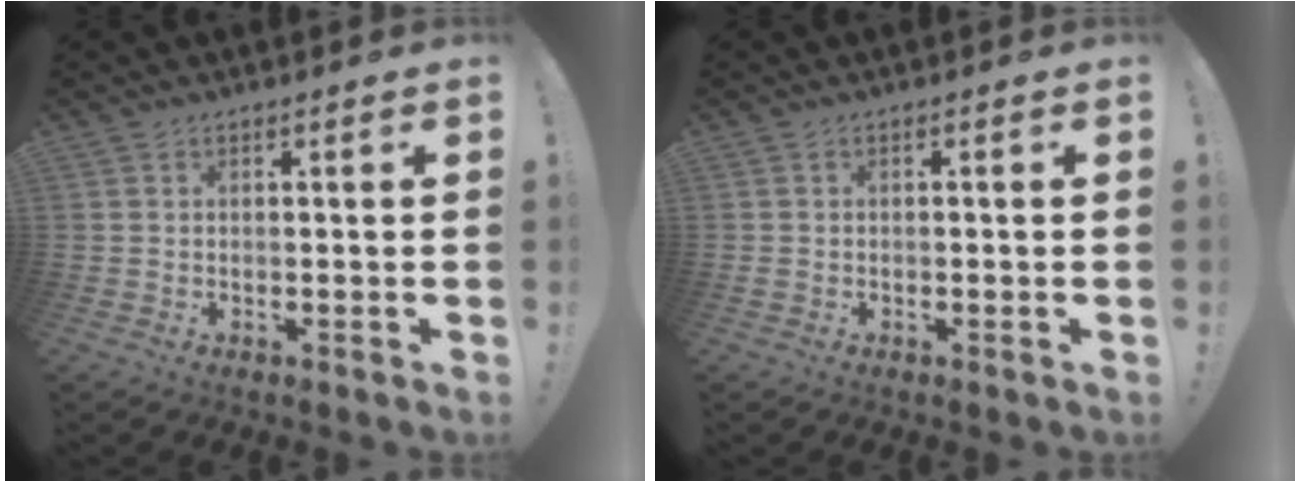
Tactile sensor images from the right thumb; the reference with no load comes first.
{"total": 0.9, "force": [-0.4, 0.5, 0.5], "torque": [-0.007, 0.002, -0.008]}